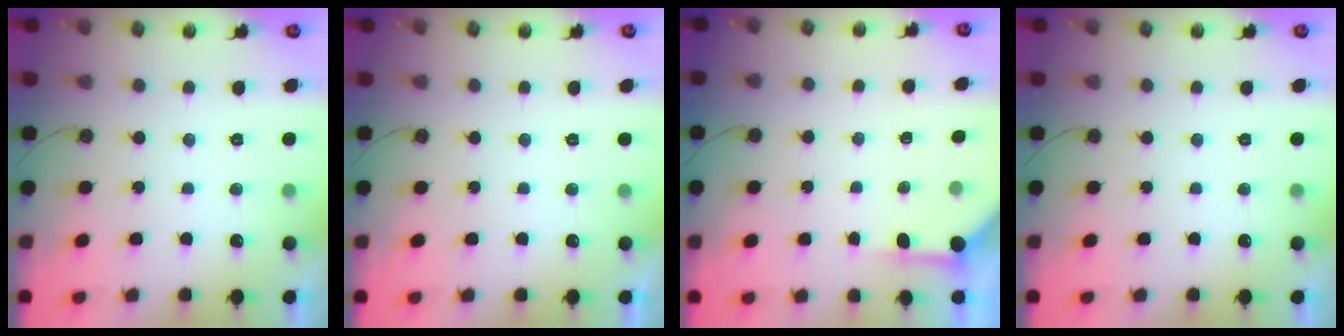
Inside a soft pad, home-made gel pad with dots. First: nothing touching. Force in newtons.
{"total": 0.0}
{"total": 3.8, "press": 3.8, "slide": 0.4}
{"total": 0.0}